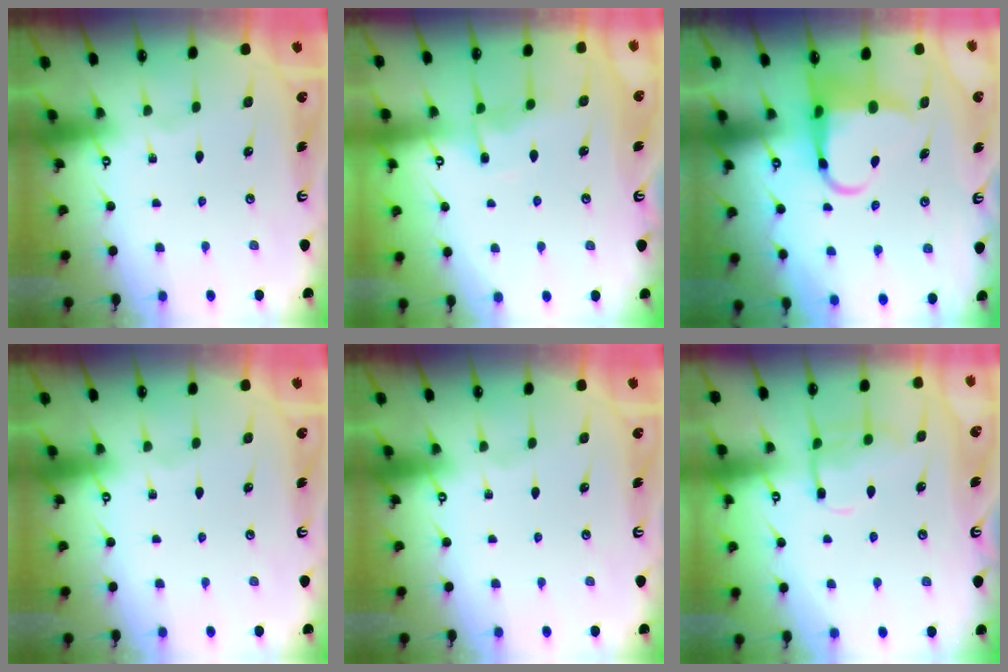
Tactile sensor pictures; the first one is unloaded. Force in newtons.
{"total": 6.5, "press": 6.5, "slide": 0.6}
{"total": 6.7, "press": 6.6, "slide": 1.2}
{"total": 0.0}
{"total": 0.0}
{"total": 11.1, "press": 11.1, "slide": 0.7}